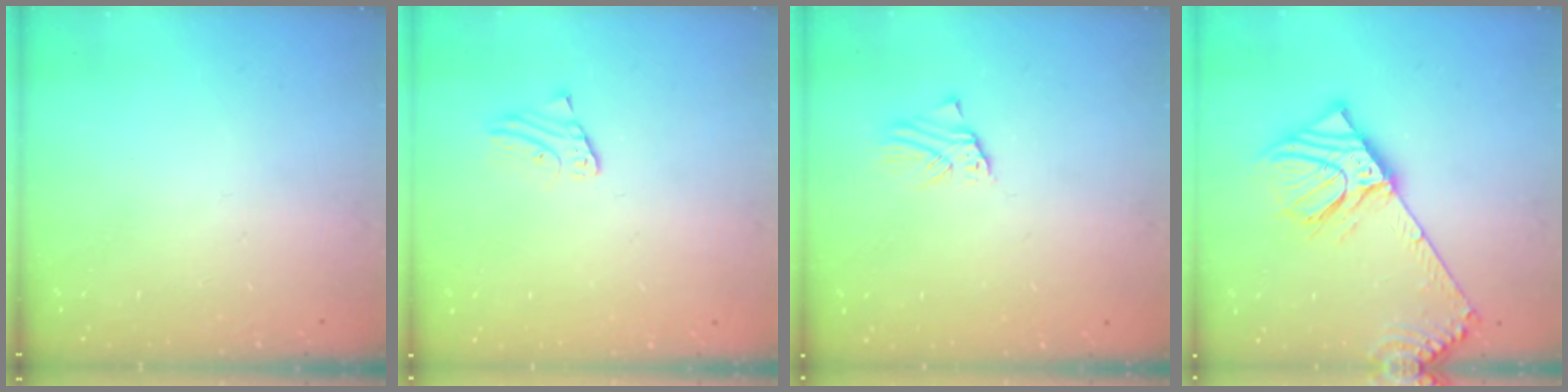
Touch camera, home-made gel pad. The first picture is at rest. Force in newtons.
{"total": 1.9, "press": 1.9, "slide": 0.1}
{"total": 1.7, "press": 1.6, "slide": 0.2}
{"total": 13.8, "press": 13.6, "slide": 2.3}